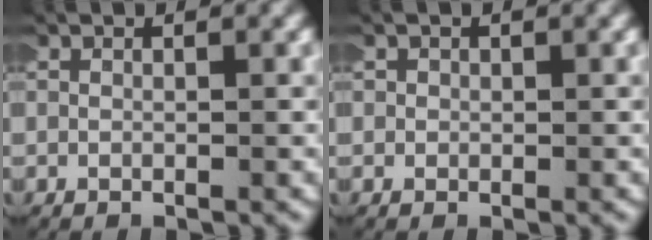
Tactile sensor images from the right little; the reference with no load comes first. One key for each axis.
{"total": 0.6, "fx": -0.1, "fy": 0.5, "fz": -0.3, "tx": 0.000, "ty": 0.000, "tz": -0.005}